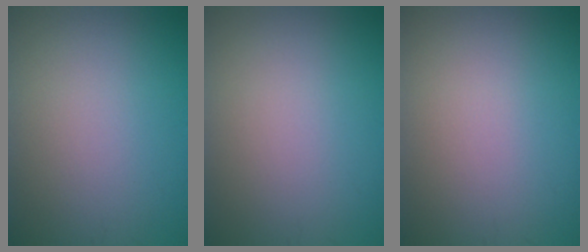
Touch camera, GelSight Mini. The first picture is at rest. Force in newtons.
{"total": 0.0}
{"total": 0.0}